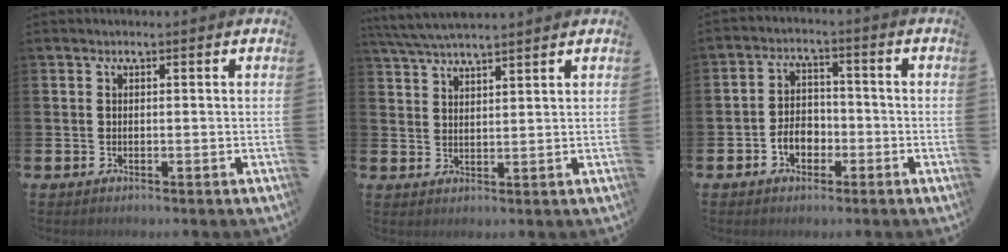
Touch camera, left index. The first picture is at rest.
{"total": 4.9, "force": [4.7, 0.2, 1.5], "torque": [-0.042, -0.015, 0.086]}
{"total": 3.9, "force": [-1.8, 2.8, 2.0], "torque": [-0.027, 0.002, -0.041]}